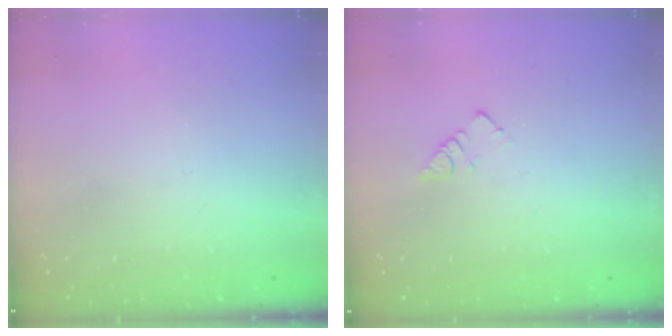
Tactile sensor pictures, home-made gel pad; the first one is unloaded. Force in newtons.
{"total": 3.2, "press": 3.2, "slide": 0.4}